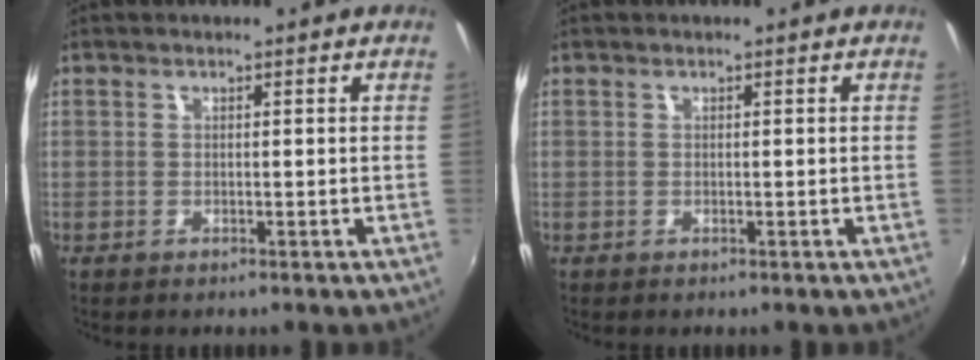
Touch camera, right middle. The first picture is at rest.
{"total": 0.0}